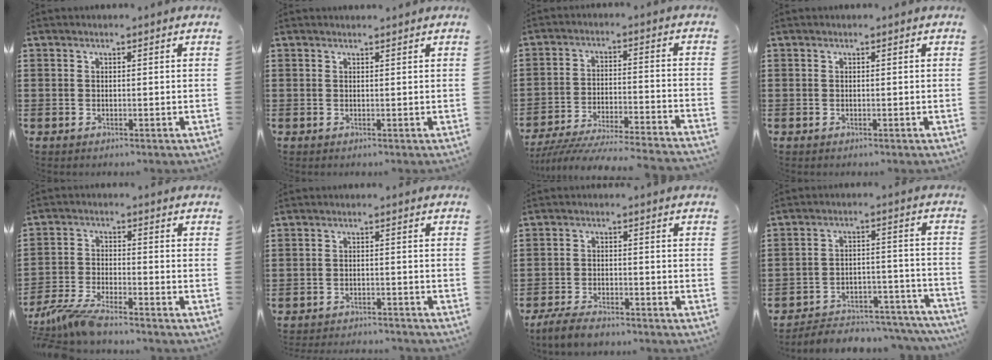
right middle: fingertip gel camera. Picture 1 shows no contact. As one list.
[{"total": 0.6, "force": [0.6, -0.2, 0.0], "torque": [0.005, -0.006, 0.012]}, {"total": 6.6, "force": [-6.4, -0.3, 1.7], "torque": [-0.040, -0.011, -0.130]}, {"total": 0.0}, {"total": 6.0, "force": [-5.5, 0.3, 2.3], "torque": [-0.070, -0.014, -0.113]}, {"total": 2.3, "force": [-2.3, 0.1, -0.1], "torque": [-0.005, -0.001, -0.050]}, {"total": 4.0, "force": [-3.5, 1.0, 1.5], "torque": [-0.041, -0.001, -0.073]}, {"total": 4.4, "force": [-4.3, 0.9, 0.6], "torque": [-0.015, 0.010, -0.090]}]